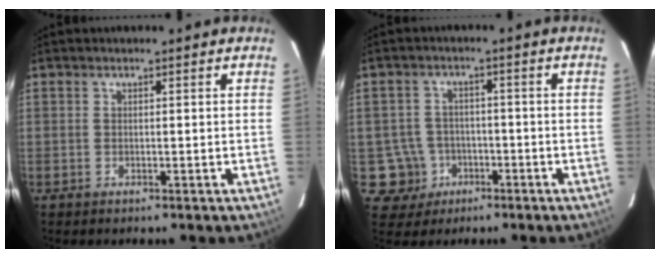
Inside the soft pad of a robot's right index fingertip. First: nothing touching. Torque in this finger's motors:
{"motor_torque": [0.06, -0.12, -0.43, -0.19]}